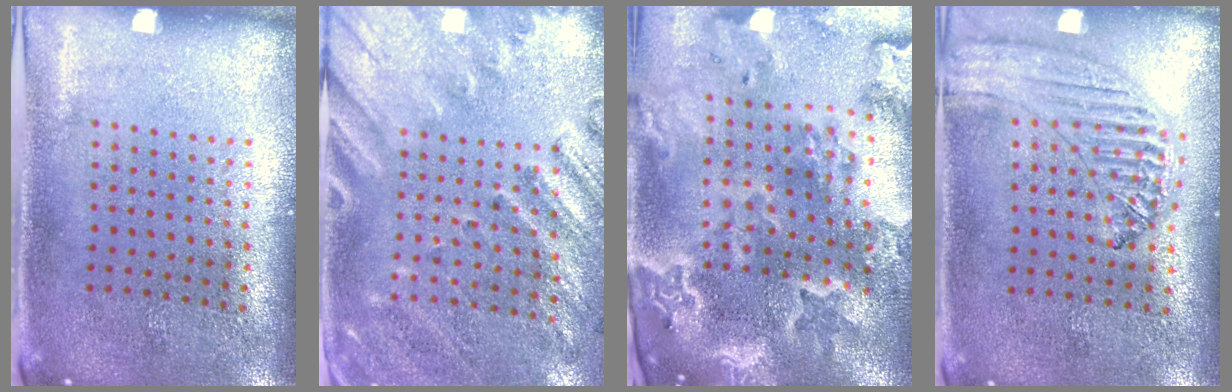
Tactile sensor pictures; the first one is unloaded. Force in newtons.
{"total": 2.4, "press": 2.0, "slide": 1.5}
{"total": 4.6, "press": 3.7, "slide": 2.8}
{"total": 1.3, "press": 1.3, "slide": 0.1}